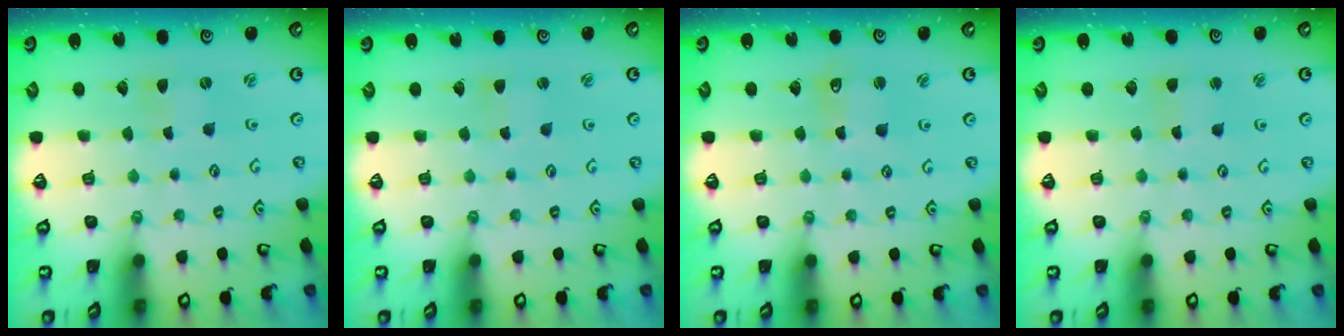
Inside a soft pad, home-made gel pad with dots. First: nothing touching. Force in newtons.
{"total": 2.1, "press": 2.1, "slide": 0.3}
{"total": 3.2, "press": 3.2, "slide": 0.4}
{"total": 1.7, "press": 1.7, "slide": 0.2}